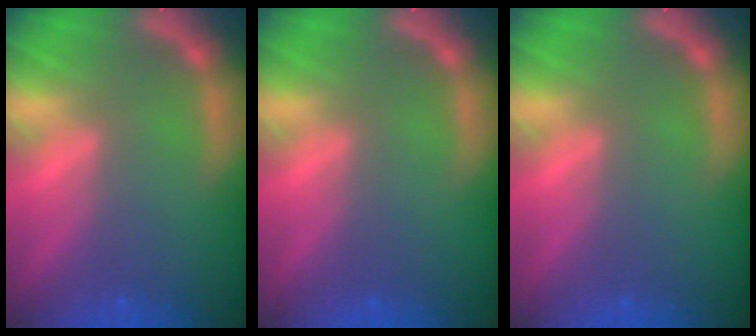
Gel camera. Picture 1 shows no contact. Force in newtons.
{"total": 0.0}
{"total": 0.0}